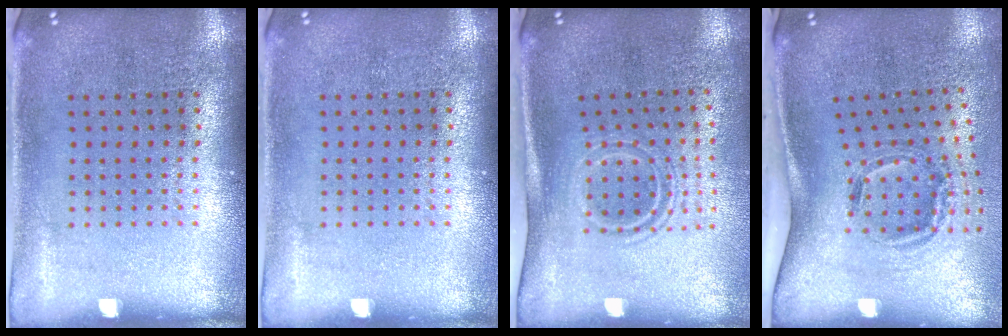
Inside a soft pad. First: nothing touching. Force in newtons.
{"total": 0.0}
{"total": 1.8, "press": 1.2, "slide": 1.3}
{"total": 2.0, "press": 1.2, "slide": 1.5}